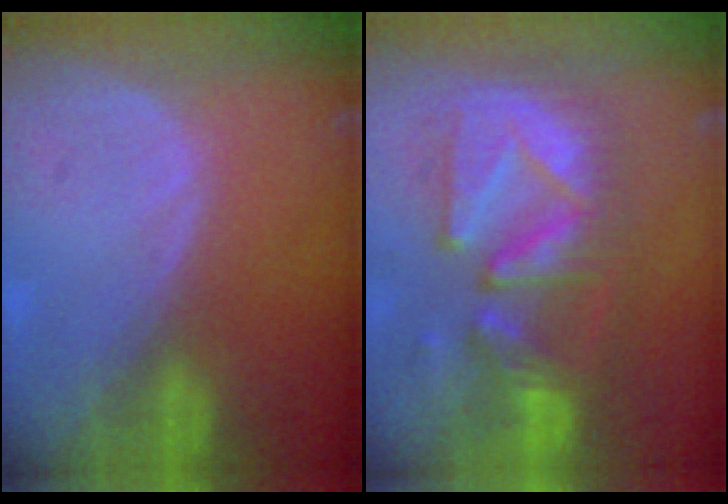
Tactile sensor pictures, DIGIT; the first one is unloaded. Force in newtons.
{"total": 11.4, "press": 10.8, "slide": 3.7}